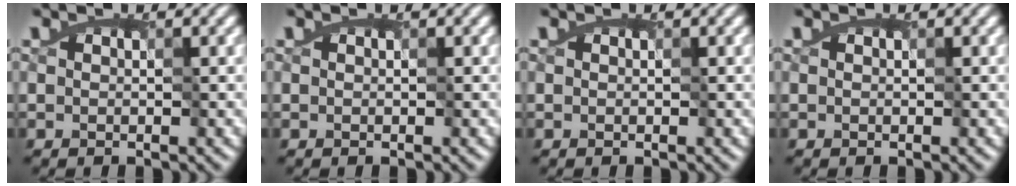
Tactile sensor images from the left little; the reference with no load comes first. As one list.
[{"total": 0.0}, {"total": 0.0}, {"total": 0.0}]